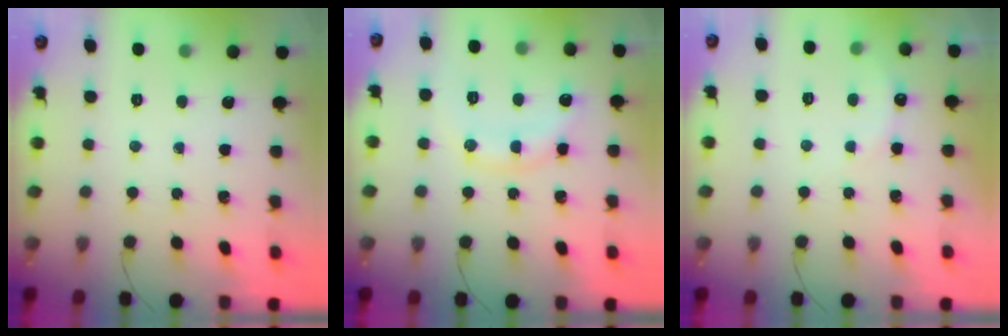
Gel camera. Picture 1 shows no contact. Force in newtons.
{"total": 12.8, "press": 12.8, "slide": 0.6}
{"total": 5.1, "press": 4.9, "slide": 1.1}